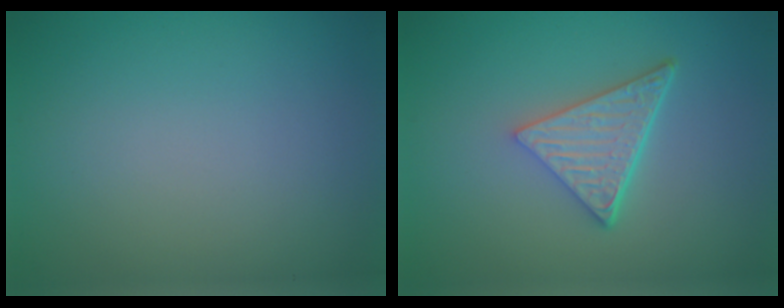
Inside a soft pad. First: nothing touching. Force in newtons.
{"total": 4.8, "press": 3.4, "slide": 3.4}